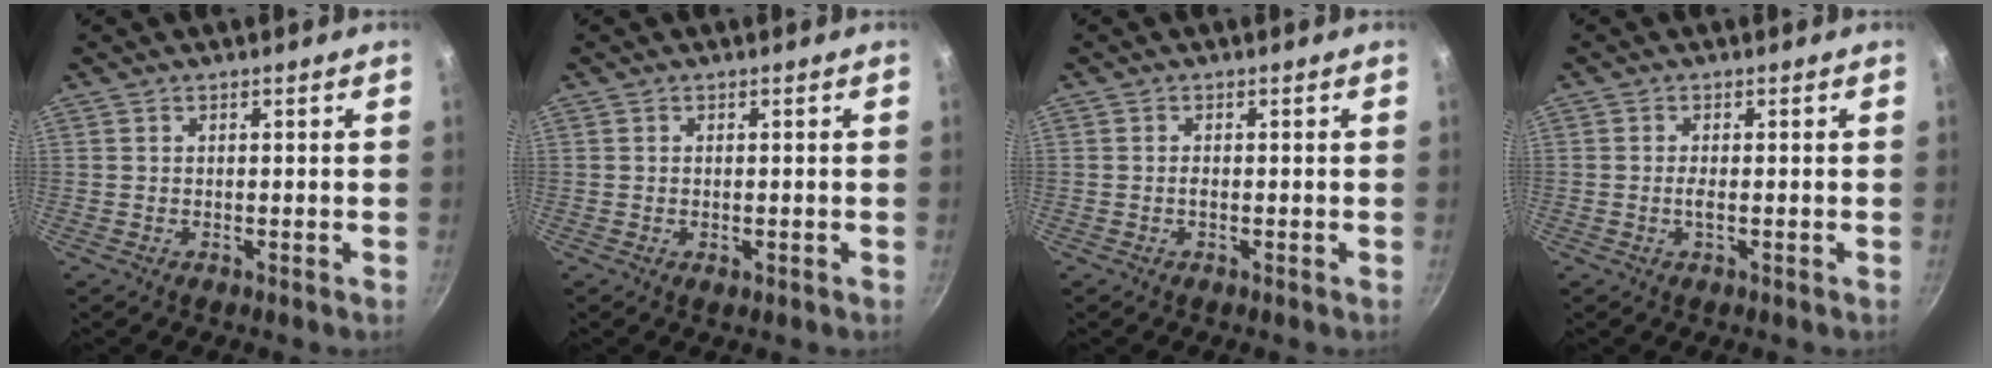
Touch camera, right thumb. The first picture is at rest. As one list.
[{"total": 0.8, "force": [-0.3, 0.4, 0.6], "torque": [-0.011, 0.000, -0.001]}, {"total": 0.8, "force": [-0.2, 0.4, 0.6], "torque": [-0.010, 0.001, -0.005]}, {"total": 1.4, "force": [-0.3, 0.5, 1.3], "torque": [-0.027, -0.001, -0.006]}]